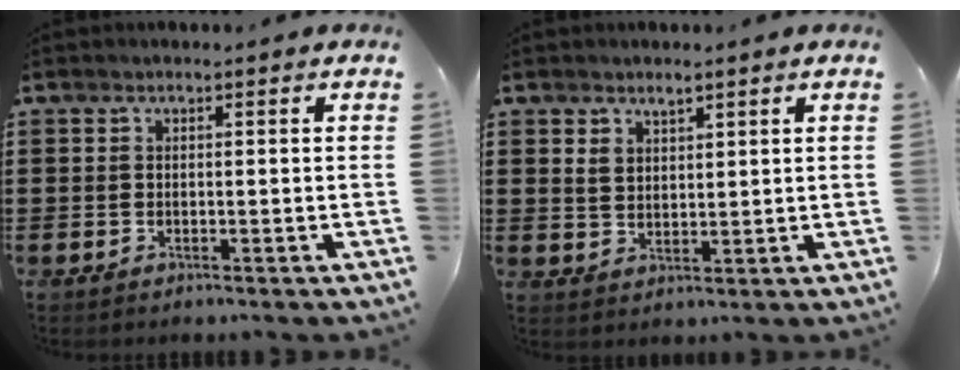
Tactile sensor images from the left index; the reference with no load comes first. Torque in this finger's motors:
{"motor_torque": [0.40, -0.43, 0.28, 0.03]}